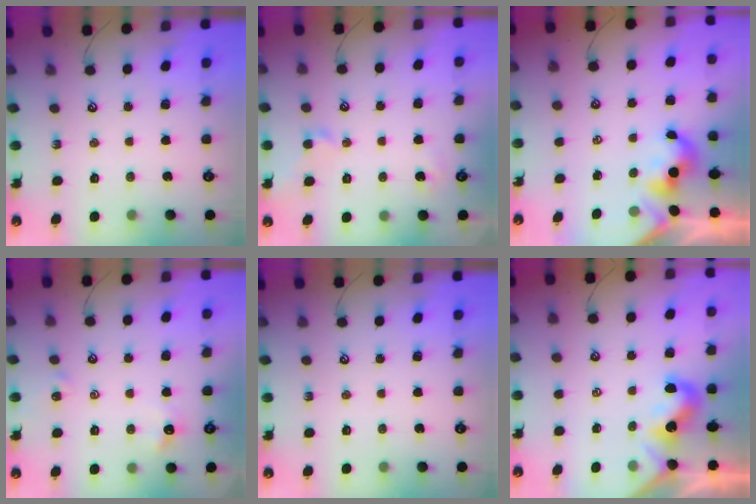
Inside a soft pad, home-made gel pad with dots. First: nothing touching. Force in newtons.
{"total": 1.7, "press": 1.6, "slide": 0.6}
{"total": 1.0, "press": 0.9, "slide": 0.5}
{"total": 2.3, "press": 2.2, "slide": 0.6}
{"total": 0.0}
{"total": 0.7, "press": 0.6, "slide": 0.4}